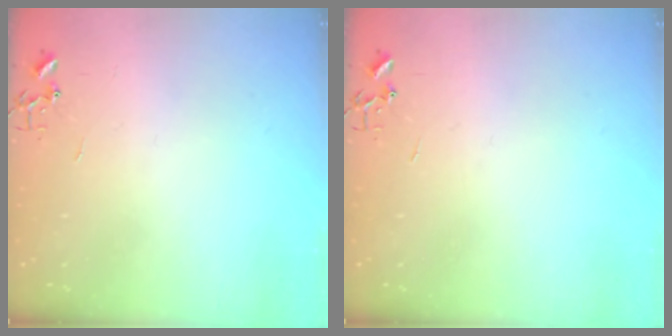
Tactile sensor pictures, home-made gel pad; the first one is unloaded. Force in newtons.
{"total": 0.0}